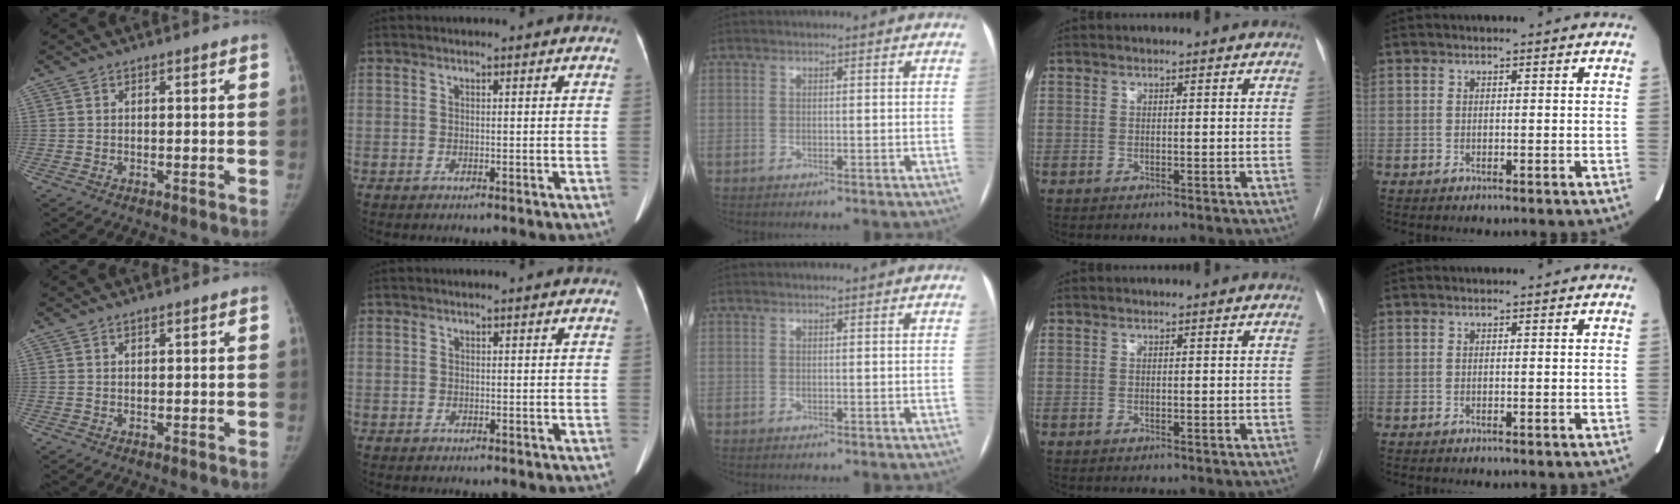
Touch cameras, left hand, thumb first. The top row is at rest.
{"thumb": {"total": 0.5, "force": [0.4, 0.2, 0.2], "torque": [0.001, -0.003, 0.007]}, "index": {"total": 0.6, "force": [-0.4, 0.4, -0.1], "torque": [0.003, 0.004, -0.007]}}